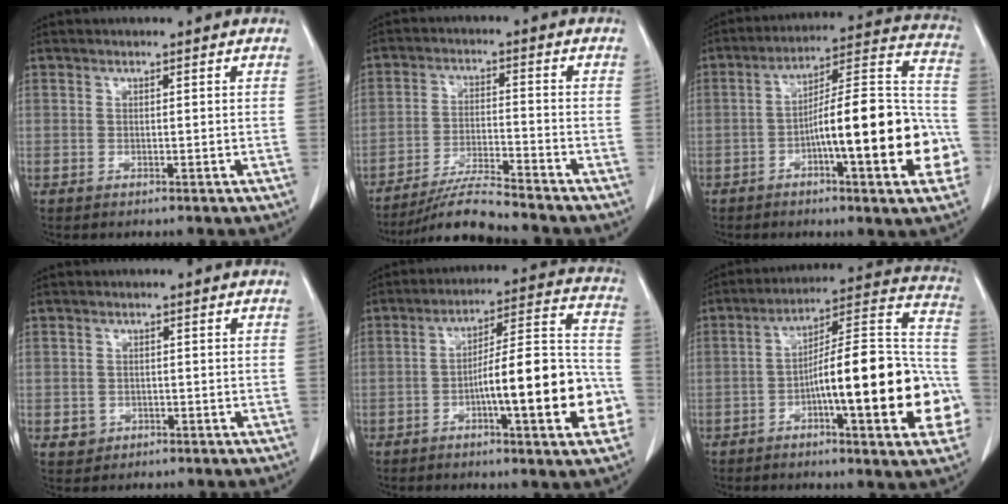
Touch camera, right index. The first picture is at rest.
{"total": 7.9, "force": [-7.4, -1.1, 2.6], "torque": [-0.049, -0.019, -0.135]}
{"total": 21.3, "force": [-5.7, 3.5, 20.2], "torque": [-0.227, 0.034, -0.075]}
{"total": 2.2, "force": [-0.6, 2.1, 0.2], "torque": [0.001, 0.008, -0.004]}
{"total": 17.6, "force": [-5.1, 2.7, 16.6], "torque": [-0.217, 0.026, -0.070]}
{"total": 23.3, "force": [-5.9, 4.2, 22.2], "torque": [-0.244, 0.033, -0.077]}